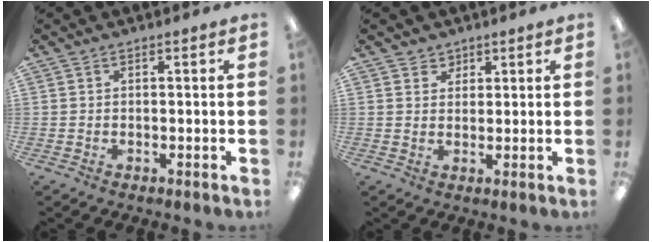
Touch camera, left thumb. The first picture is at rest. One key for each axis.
{"total": 2.8, "fx": 1.8, "fy": 2.2, "fz": -0.2, "tx": 0.012, "ty": -0.004, "tz": 0.031}